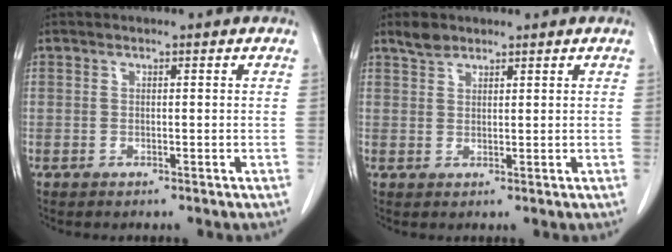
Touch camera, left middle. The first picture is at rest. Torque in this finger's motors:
{"motor_torque": [0.32, -0.26, -0.02, 0.02]}